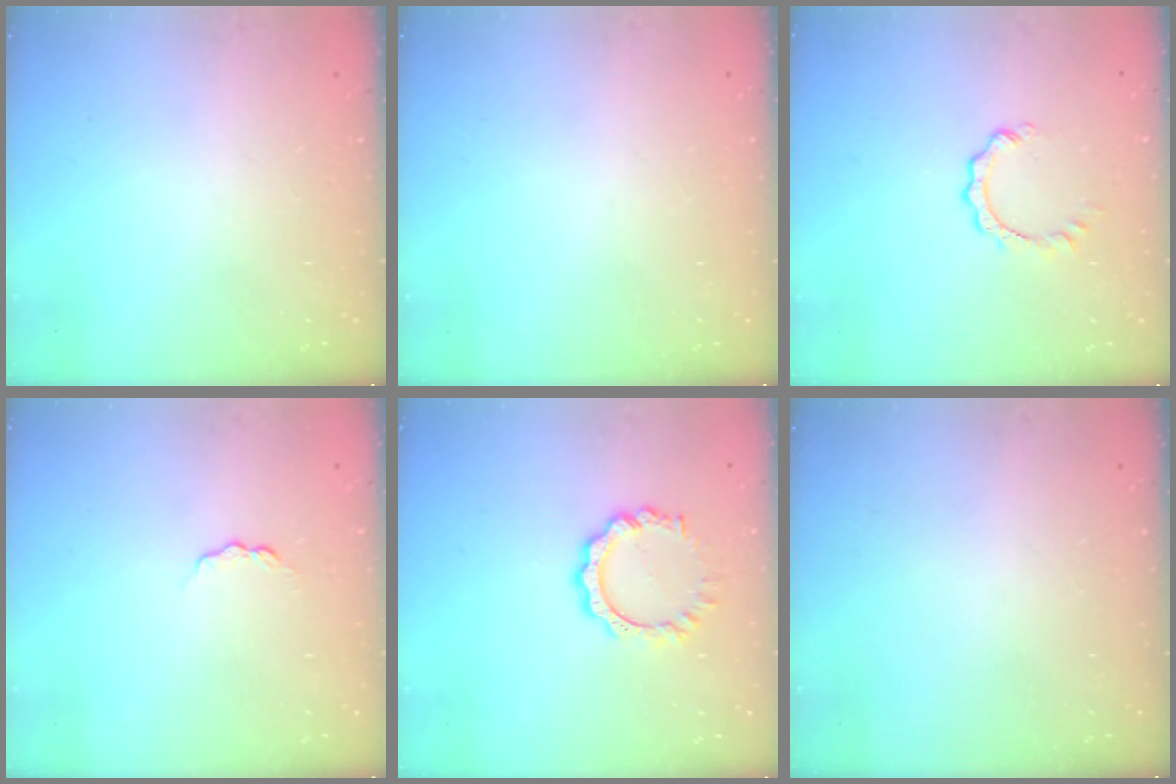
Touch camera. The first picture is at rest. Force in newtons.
{"total": 0.0}
{"total": 3.5, "press": 3.5, "slide": 0.3}
{"total": 4.6, "press": 4.6, "slide": 0.6}
{"total": 8.1, "press": 8.0, "slide": 0.8}
{"total": 0.0}